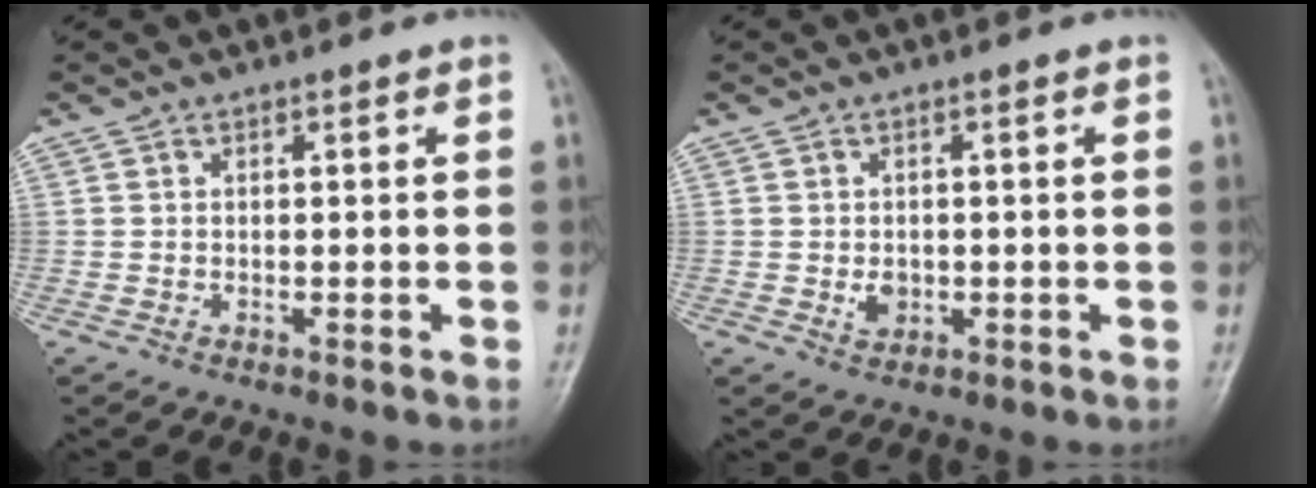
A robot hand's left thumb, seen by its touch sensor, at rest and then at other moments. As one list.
[{"total": 2.5, "force": [-0.3, 1.9, 1.5], "torque": [-0.016, 0.000, 0.000]}]